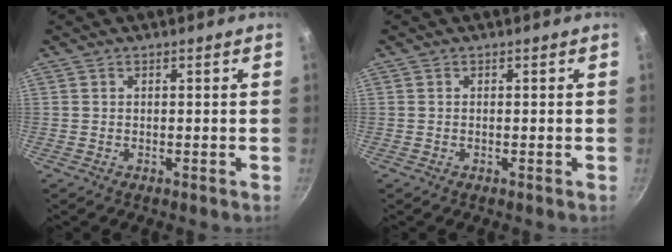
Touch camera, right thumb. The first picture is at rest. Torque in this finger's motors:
{"motor_torque": [-0.42, 0.04, 0.34, -0.21, -0.08]}